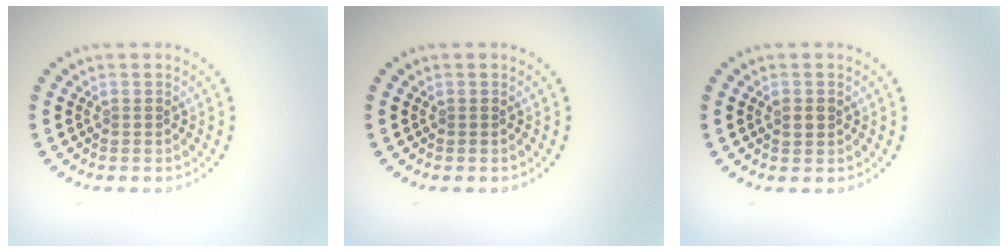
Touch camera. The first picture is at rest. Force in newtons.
{"total": 0.0}
{"total": 1.1, "press": 1.1, "slide": 0.1}